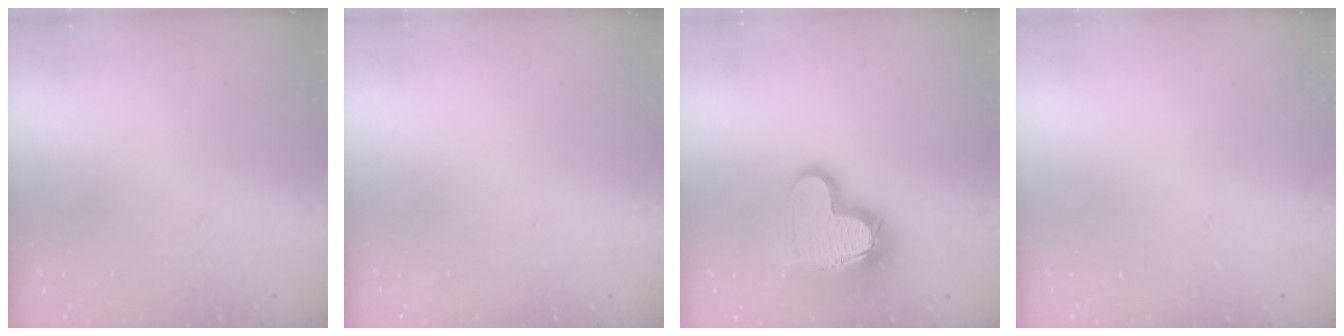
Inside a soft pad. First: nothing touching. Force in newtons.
{"total": 0.0}
{"total": 14.7, "press": 14.6, "slide": 1.2}
{"total": 0.0}